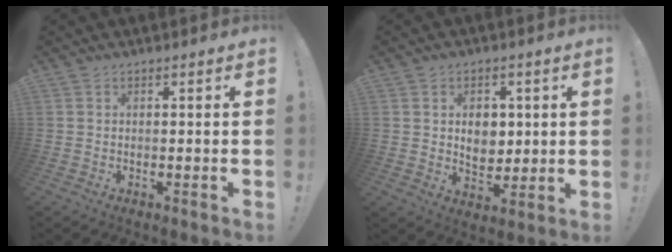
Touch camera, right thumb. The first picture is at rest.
{"total": 7.7, "force": [1.8, 6.4, 3.9], "torque": [-0.044, -0.010, 0.034]}